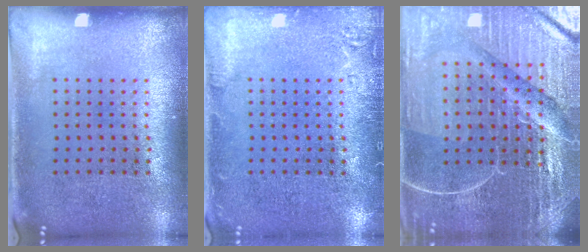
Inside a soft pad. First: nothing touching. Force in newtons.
{"total": 1.9, "press": 1.8, "slide": 0.3}
{"total": 6.4, "press": 5.7, "slide": 2.9}